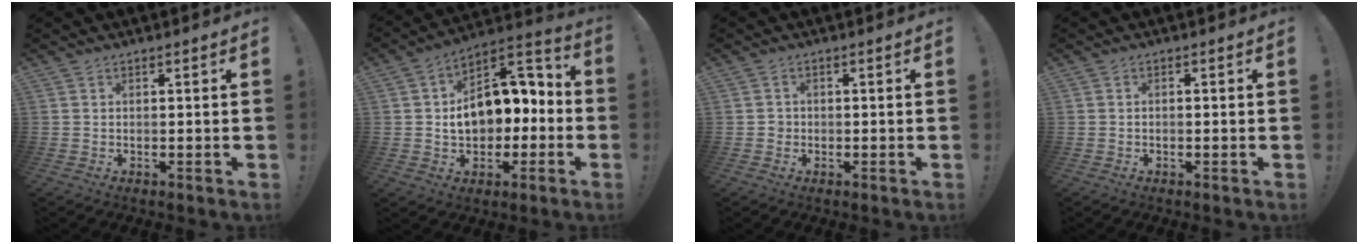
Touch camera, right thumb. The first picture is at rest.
{"total": 15.3, "force": [1.5, 11.1, 10.5], "torque": [-0.139, 0.000, 0.035]}
{"total": 1.8, "force": [-0.5, 1.6, 0.5], "torque": [-0.005, 0.002, -0.011]}
{"total": 0.8, "force": [-0.7, 0.2, 0.4], "torque": [-0.008, 0.001, -0.012]}